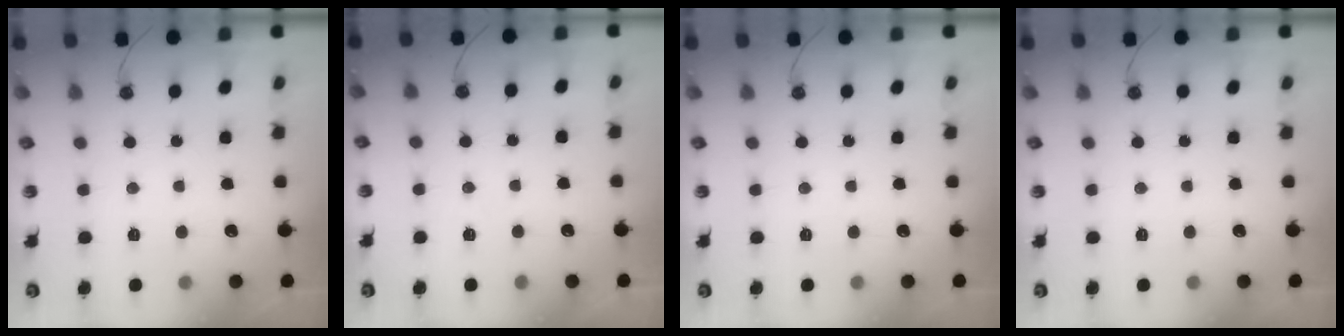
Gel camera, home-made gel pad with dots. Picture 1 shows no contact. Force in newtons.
{"total": 5.5, "press": 3.3, "slide": 4.4}
{"total": 0.0}
{"total": 0.0}